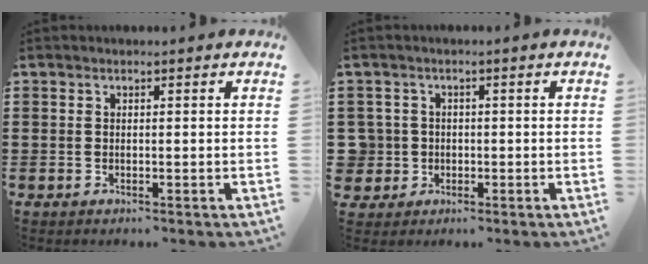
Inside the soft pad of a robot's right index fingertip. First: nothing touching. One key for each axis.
{"total": 3.5, "fx": -0.6, "fy": 3.4, "fz": 0.3, "tx": -0.036, "ty": 0.004, "tz": -0.018}